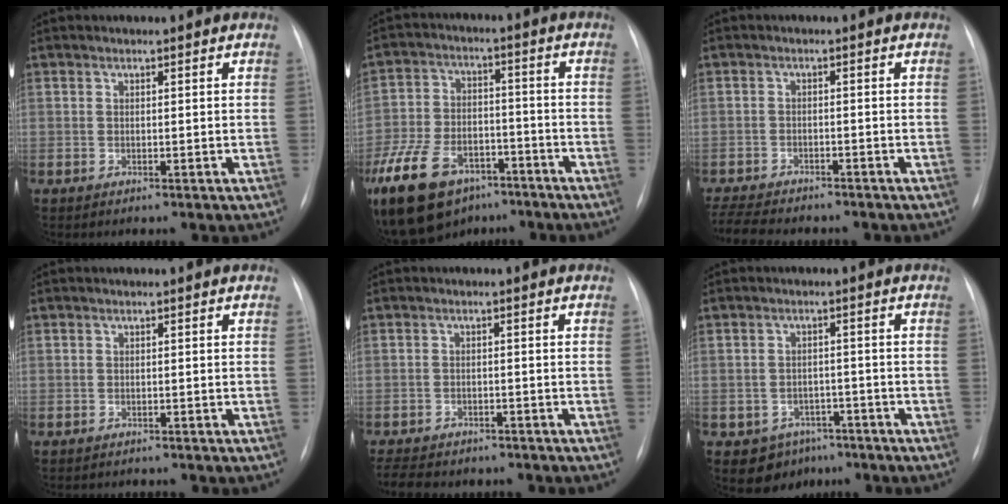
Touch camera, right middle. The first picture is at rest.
{"total": 23.2, "force": [-14.5, 13.5, 12.0], "torque": [-0.328, -0.016, -0.242]}
{"total": 10.5, "force": [-9.2, 2.9, 4.2], "torque": [-0.088, -0.007, -0.136]}
{"total": 2.1, "force": [-2.0, 0.7, 0.3], "torque": [-0.005, -0.005, -0.024]}
{"total": 11.2, "force": [-9.4, 4.3, 4.4], "torque": [-0.096, -0.001, -0.124]}
{"total": 5.9, "force": [-3.8, 4.3, 1.0], "torque": [-0.009, 0.013, -0.047]}